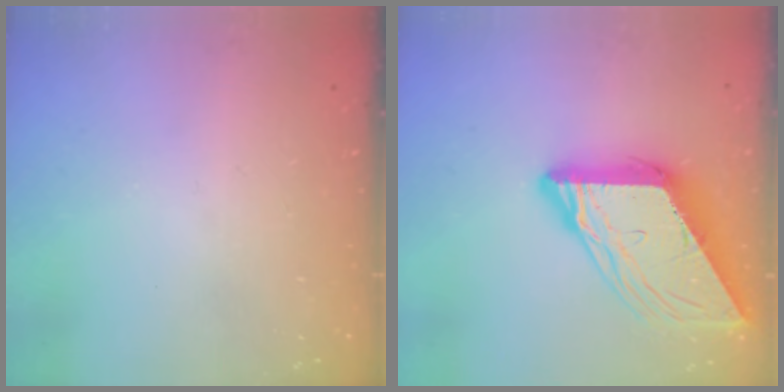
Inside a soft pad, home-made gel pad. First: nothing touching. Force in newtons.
{"total": 14.2, "press": 14.1, "slide": 1.5}